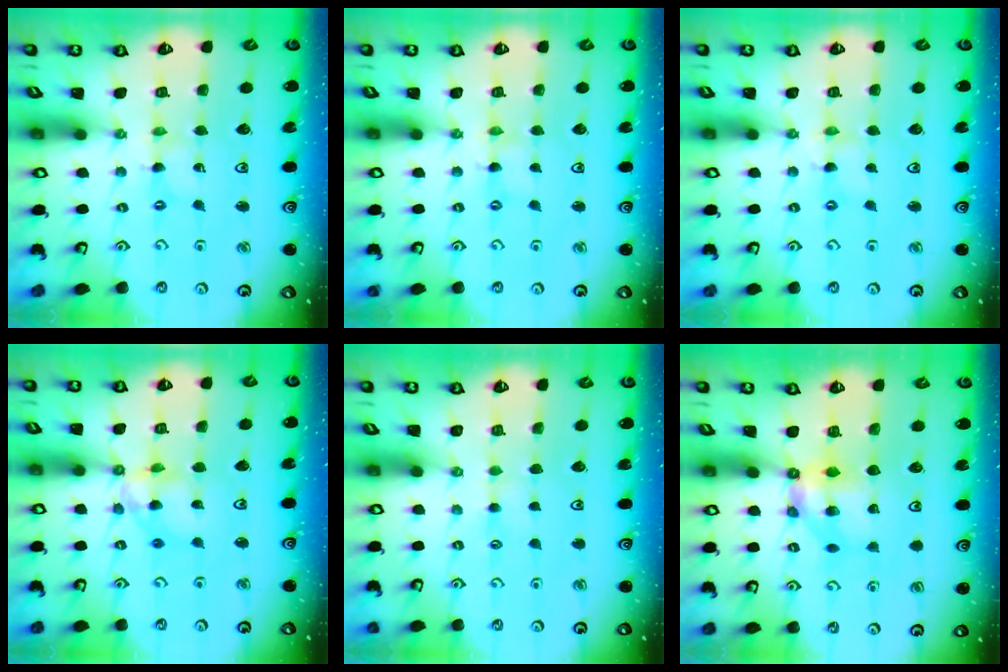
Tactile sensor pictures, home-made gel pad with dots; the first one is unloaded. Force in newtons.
{"total": 0.0}
{"total": 0.8, "press": 0.8, "slide": 0.2}
{"total": 10.0, "press": 9.9, "slide": 1.0}
{"total": 1.8, "press": 1.7, "slide": 0.3}
{"total": 6.0, "press": 6.0, "slide": 0.1}